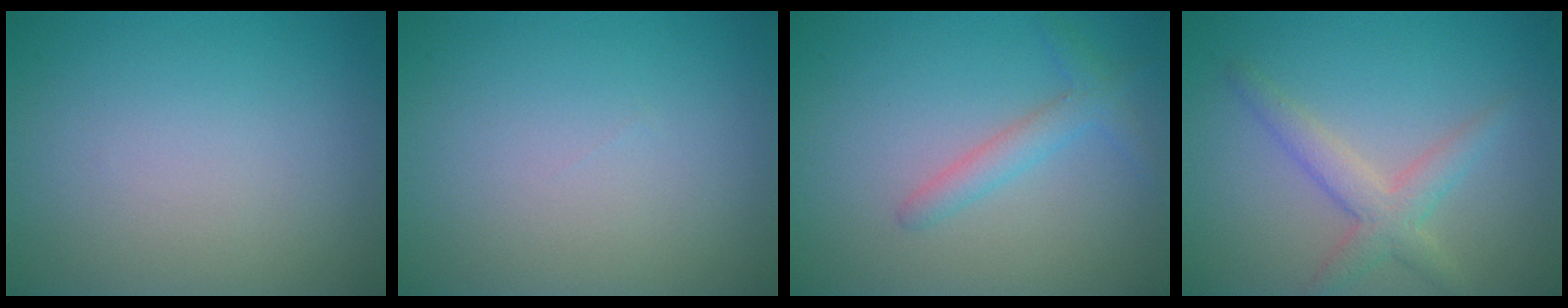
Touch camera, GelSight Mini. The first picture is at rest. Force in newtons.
{"total": 0.0}
{"total": 2.2, "press": 2.2, "slide": 0.1}
{"total": 3.1, "press": 3.1, "slide": 0.1}